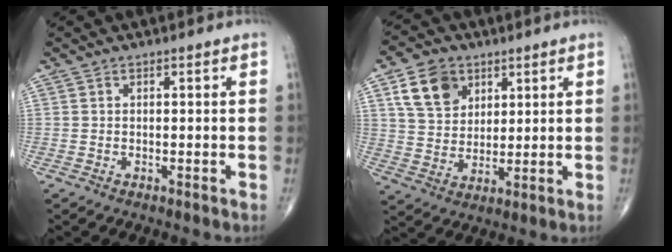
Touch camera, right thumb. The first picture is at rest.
{"total": 10.0, "force": [4.7, 7.4, 4.8], "torque": [-0.064, -0.016, 0.092]}